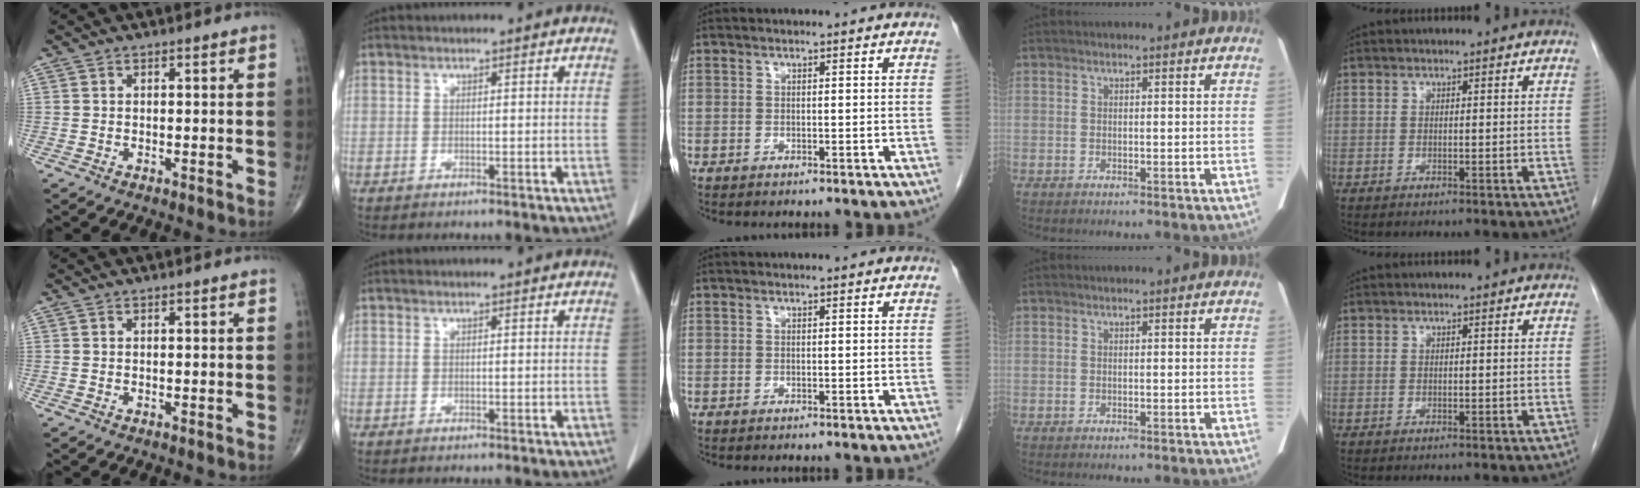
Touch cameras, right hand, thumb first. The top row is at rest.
{}